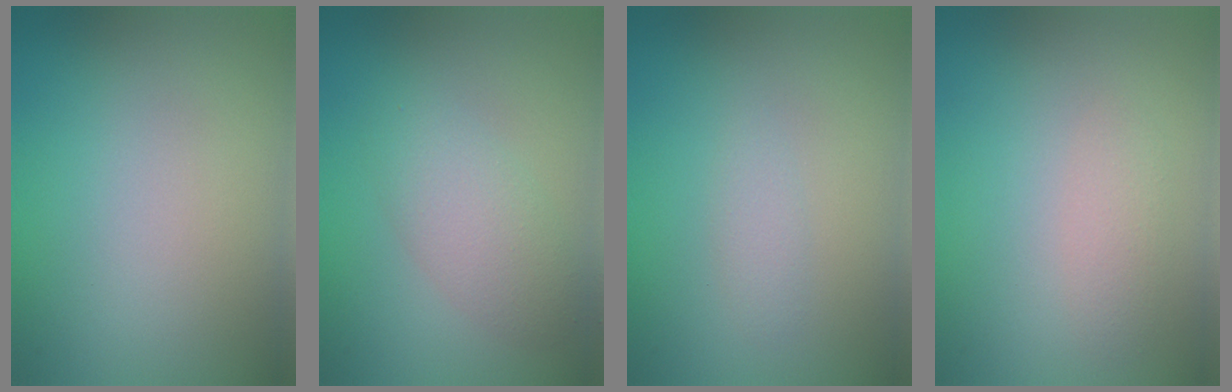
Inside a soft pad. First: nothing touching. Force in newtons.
{"total": 3.3, "press": 3.3, "slide": 0.2}
{"total": 1.0, "press": 1.0, "slide": 0.0}
{"total": 1.4, "press": 1.4, "slide": 0.1}